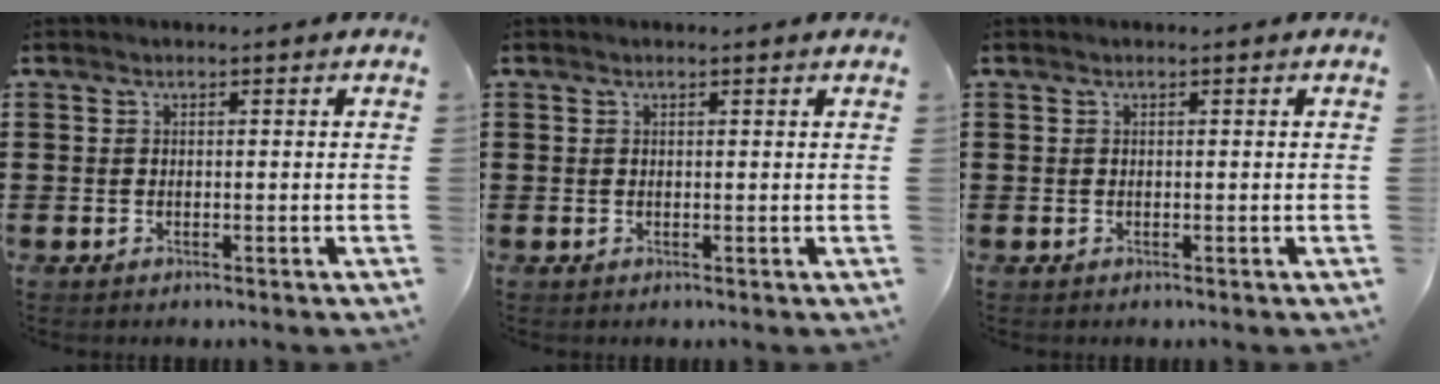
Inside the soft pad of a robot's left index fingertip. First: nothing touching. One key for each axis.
{"total": 0.5, "fx": 0.4, "fy": -0.1, "fz": 0.4, "tx": -0.007, "ty": -0.001, "tz": 0.007}
{"total": 0.0}